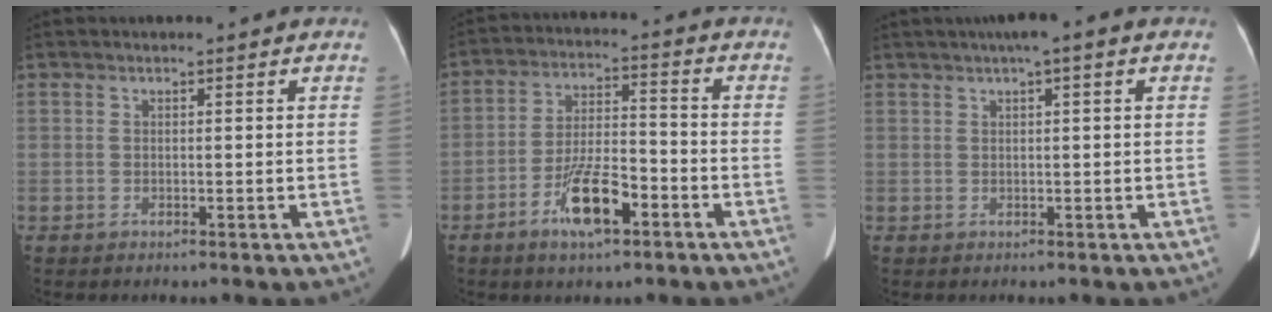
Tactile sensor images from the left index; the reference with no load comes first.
{"total": 9.3, "force": [-5.0, 2.6, 7.4], "torque": [-0.148, 0.000, -0.089]}
{"total": 3.5, "force": [1.7, 0.3, 3.1], "torque": [-0.050, 0.019, 0.023]}